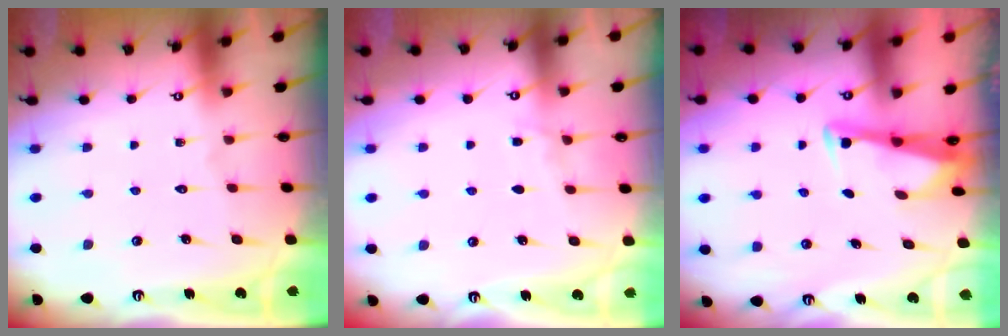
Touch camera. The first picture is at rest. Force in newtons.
{"total": 4.6, "press": 4.6, "slide": 0.5}
{"total": 2.9, "press": 2.9, "slide": 0.4}